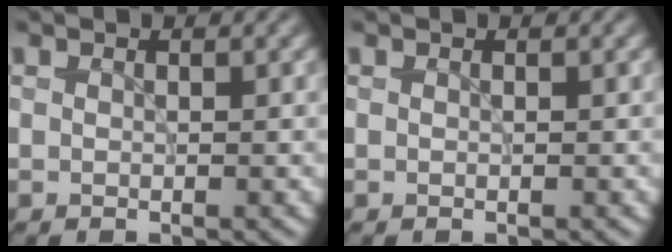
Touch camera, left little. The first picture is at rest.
{"total": 0.0}